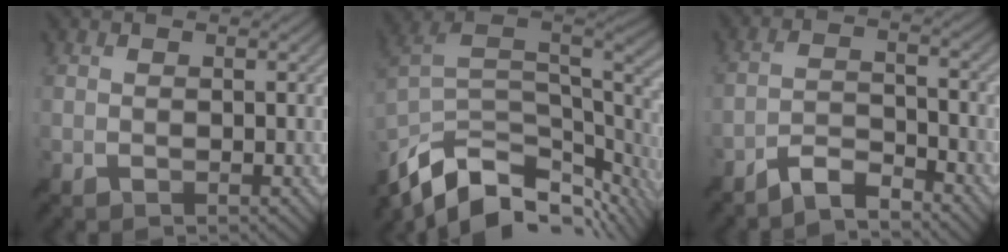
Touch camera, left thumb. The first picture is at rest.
{"total": 13.7, "force": [-8.0, 6.1, 9.2], "torque": [-0.225, -0.022, -0.126]}
{"total": 4.7, "force": [-4.1, 0.9, 2.0], "torque": [-0.041, 0.003, -0.086]}